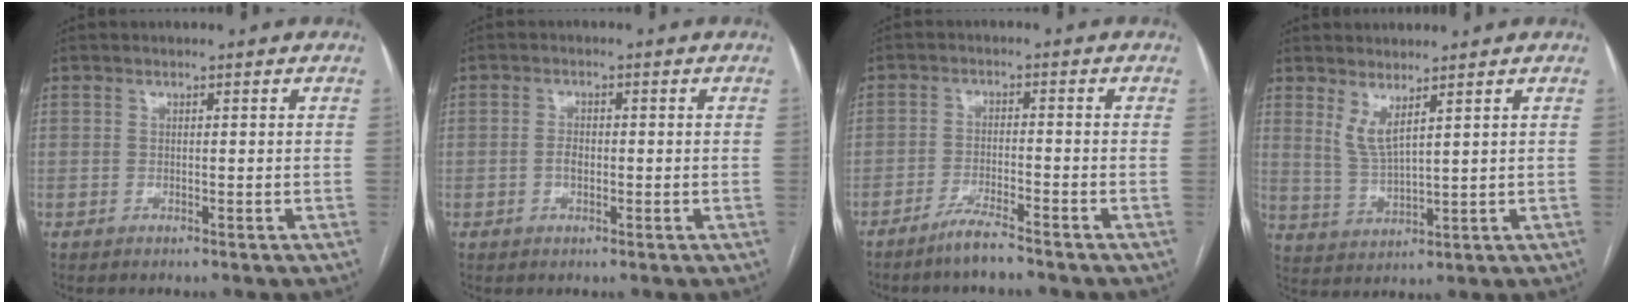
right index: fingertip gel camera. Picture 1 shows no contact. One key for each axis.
{"total": 2.0, "fx": -0.4, "fy": 1.2, "fz": 1.6, "tx": -0.028, "ty": 0.004, "tz": -0.007}
{"total": 4.3, "fx": -3.6, "fy": -0.1, "fz": 2.3, "tx": -0.045, "ty": -0.008, "tz": -0.071}
{"total": 4.2, "fx": 2.7, "fy": 0.5, "fz": 3.2, "tx": -0.071, "ty": -0.017, "tz": 0.064}